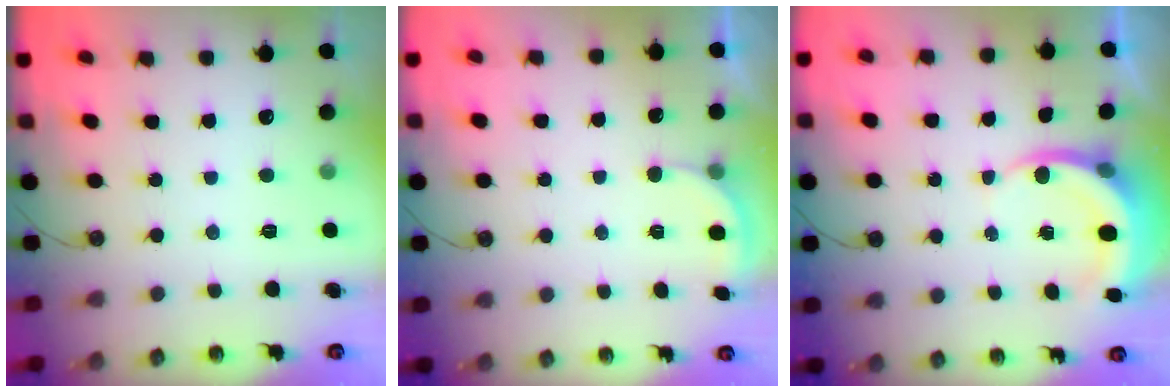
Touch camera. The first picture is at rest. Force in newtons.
{"total": 2.6, "press": 2.5, "slide": 0.6}
{"total": 6.1, "press": 6.0, "slide": 0.8}